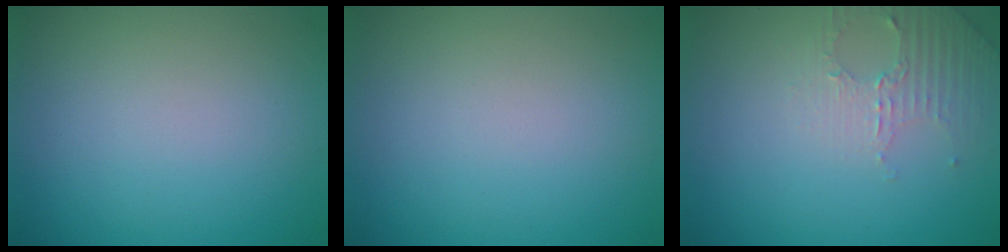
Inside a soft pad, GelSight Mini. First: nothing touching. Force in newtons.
{"total": 0.0}
{"total": 2.6, "press": 2.5, "slide": 0.7}